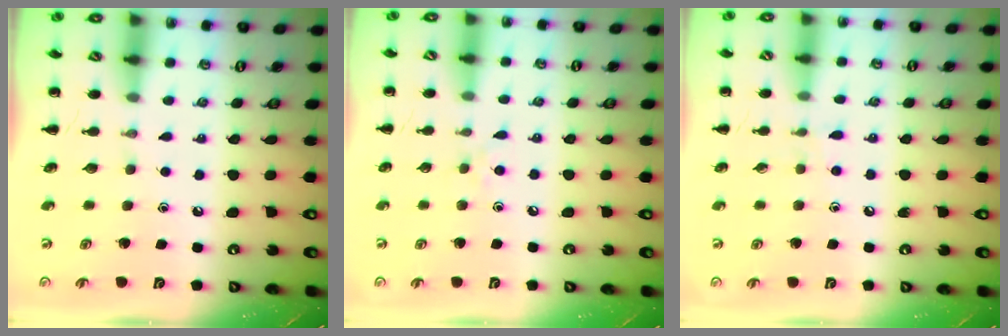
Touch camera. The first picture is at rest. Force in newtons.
{"total": 3.7, "press": 3.5, "slide": 1.3}
{"total": 4.7, "press": 4.4, "slide": 1.7}